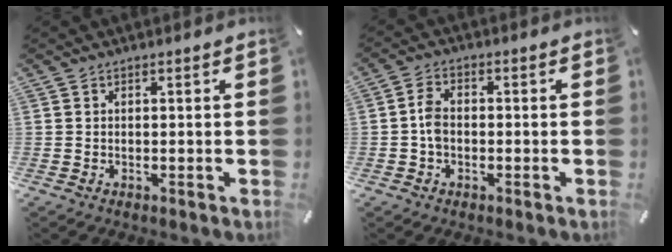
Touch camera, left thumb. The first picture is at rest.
{"total": 3.9, "force": [-0.5, 2.7, 2.8], "torque": [-0.059, 0.006, -0.010]}